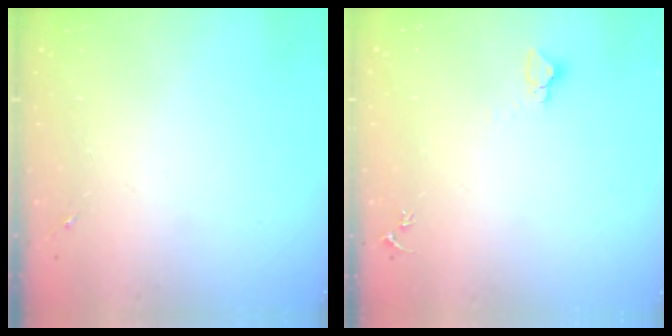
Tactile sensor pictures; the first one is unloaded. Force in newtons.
{"total": 2.8, "press": 2.8, "slide": 0.2}